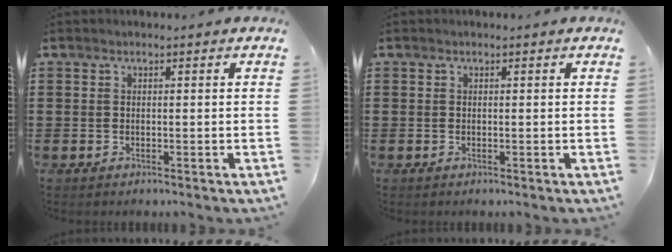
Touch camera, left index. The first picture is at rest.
{"total": 0.0}